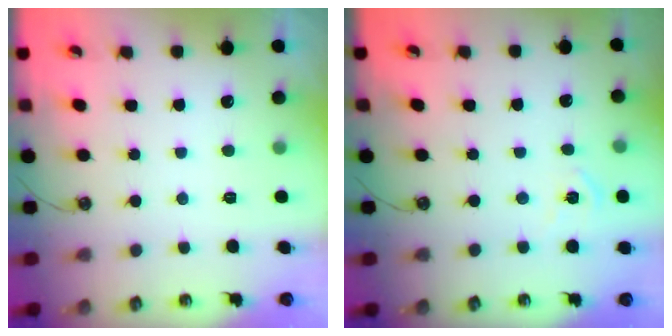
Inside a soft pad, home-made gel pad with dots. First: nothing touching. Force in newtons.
{"total": 5.3, "press": 5.2, "slide": 0.6}